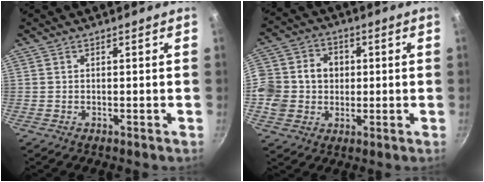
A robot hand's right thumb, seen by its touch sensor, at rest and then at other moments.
{"total": 16.3, "force": [0.3, 14.2, 8.1], "torque": [-0.159, 0.030, 0.014]}